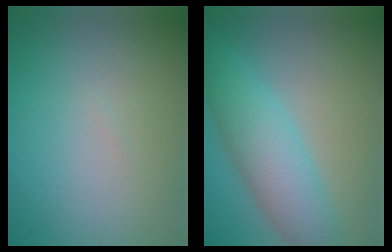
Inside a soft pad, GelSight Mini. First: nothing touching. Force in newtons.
{"total": 6.2, "press": 6.2, "slide": 0.1}